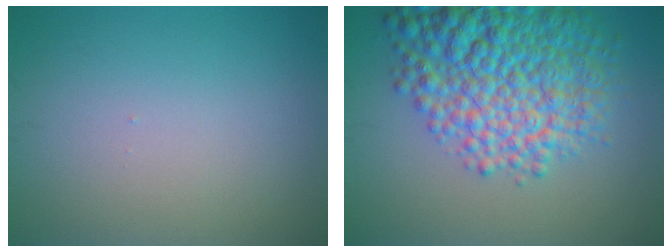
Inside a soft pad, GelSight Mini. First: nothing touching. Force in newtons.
{"total": 9.9, "press": 9.8, "slide": 0.3}